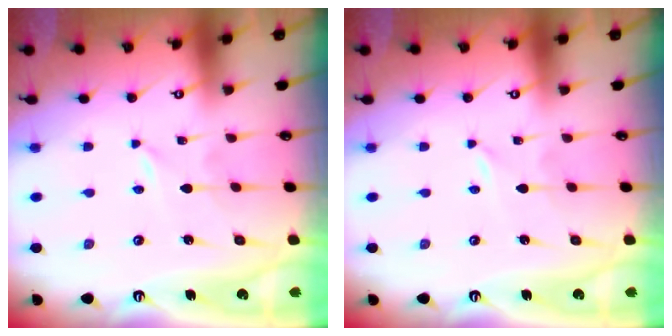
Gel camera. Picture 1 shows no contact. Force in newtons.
{"total": 0.0}